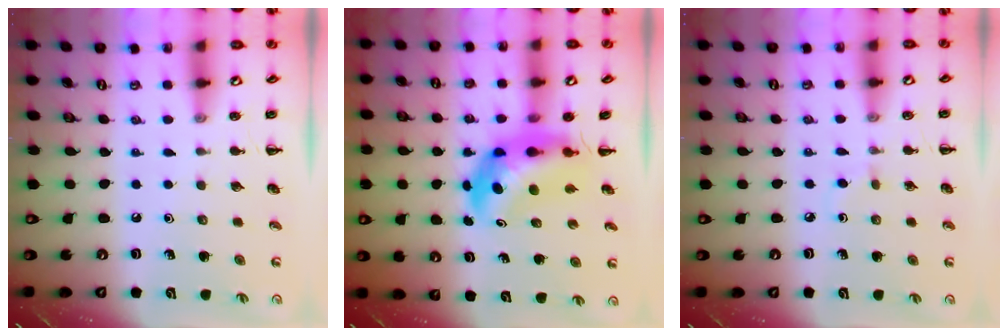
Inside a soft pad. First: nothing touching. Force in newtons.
{"total": 6.2, "press": 6.0, "slide": 1.9}
{"total": 2.0, "press": 1.8, "slide": 0.9}